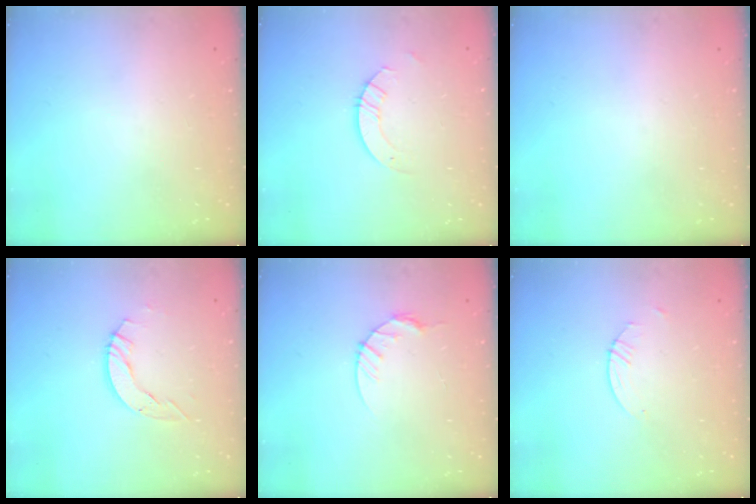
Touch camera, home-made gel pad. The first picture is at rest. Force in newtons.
{"total": 2.6, "press": 2.6, "slide": 0.2}
{"total": 0.0}
{"total": 5.0, "press": 5.0, "slide": 0.2}
{"total": 5.1, "press": 5.0, "slide": 0.6}
{"total": 0.8, "press": 0.8, "slide": 0.2}